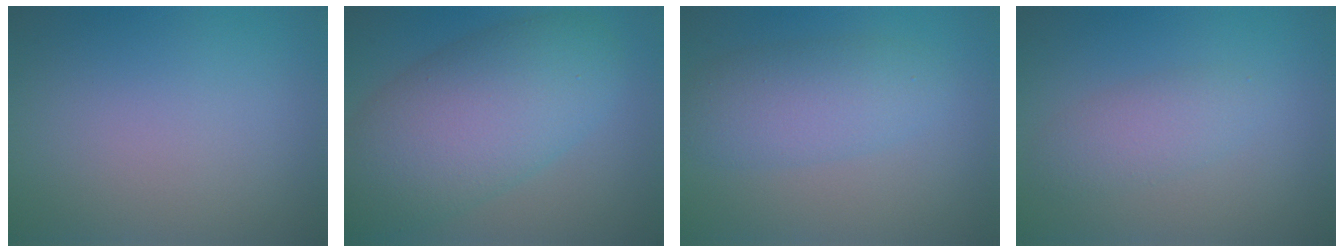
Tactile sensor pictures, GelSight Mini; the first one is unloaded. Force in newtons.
{"total": 9.9, "press": 9.9, "slide": 0.6}
{"total": 4.4, "press": 4.4, "slide": 0.0}
{"total": 2.4, "press": 2.4, "slide": 0.1}